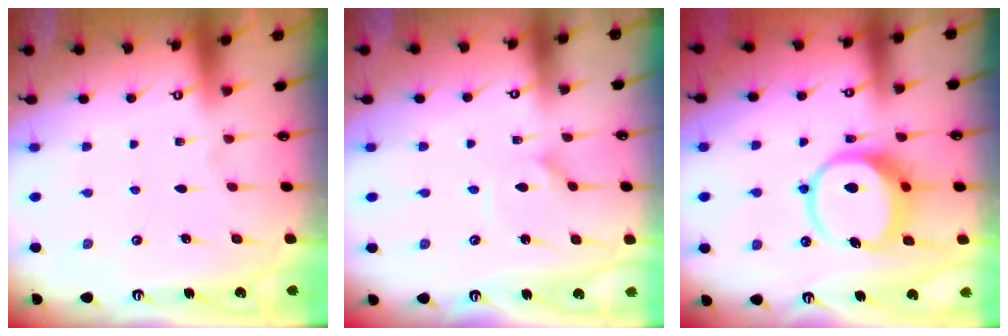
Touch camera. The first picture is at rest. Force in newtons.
{"total": 1.6, "press": 1.6, "slide": 0.2}
{"total": 10.9, "press": 10.7, "slide": 1.9}